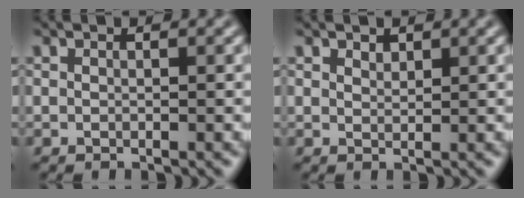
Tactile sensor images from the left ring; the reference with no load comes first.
{"total": 0.9, "force": [0.8, 0.4, 0.2], "torque": [-0.004, -0.001, 0.016]}